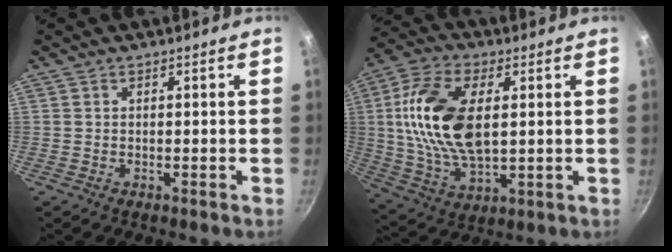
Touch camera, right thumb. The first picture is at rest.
{"total": 18.2, "force": [2.8, 9.7, 15.1], "torque": [-0.287, -0.002, 0.050]}